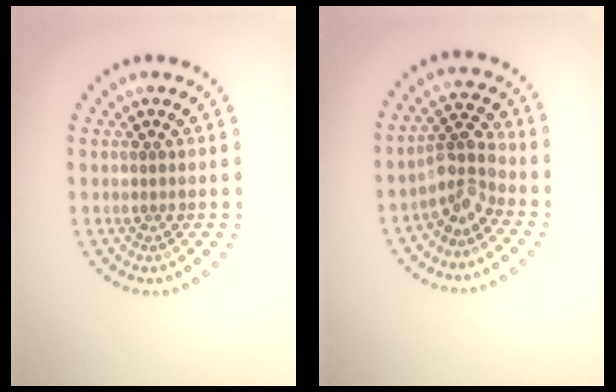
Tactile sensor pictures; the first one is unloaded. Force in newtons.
{"total": 3.0, "press": 2.2, "slide": 2.1}